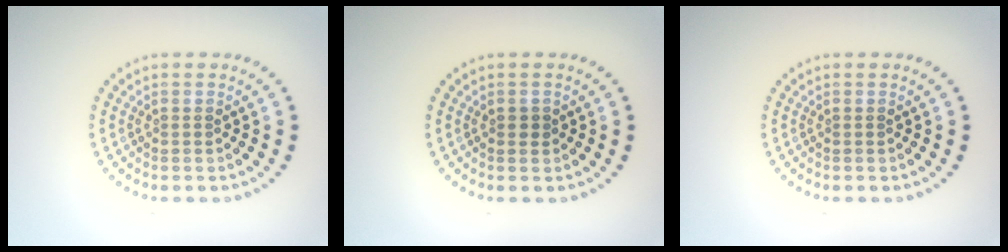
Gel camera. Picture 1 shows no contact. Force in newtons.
{"total": 0.7, "press": 0.7, "slide": 0.1}
{"total": 0.0}